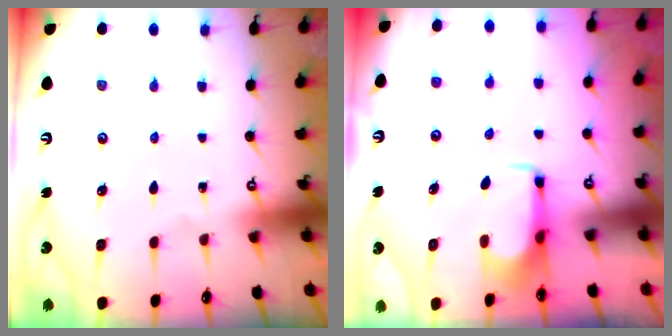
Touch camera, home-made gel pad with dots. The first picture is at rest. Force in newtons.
{"total": 2.0, "press": 1.9, "slide": 0.4}